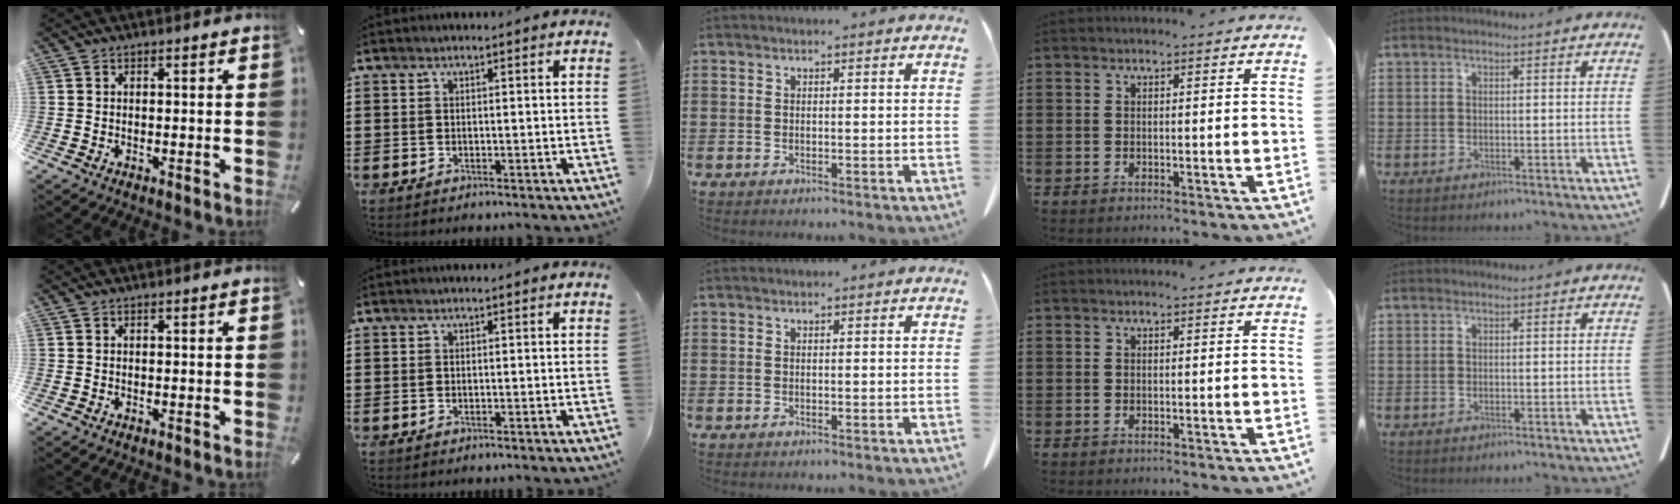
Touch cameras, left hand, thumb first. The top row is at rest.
{}